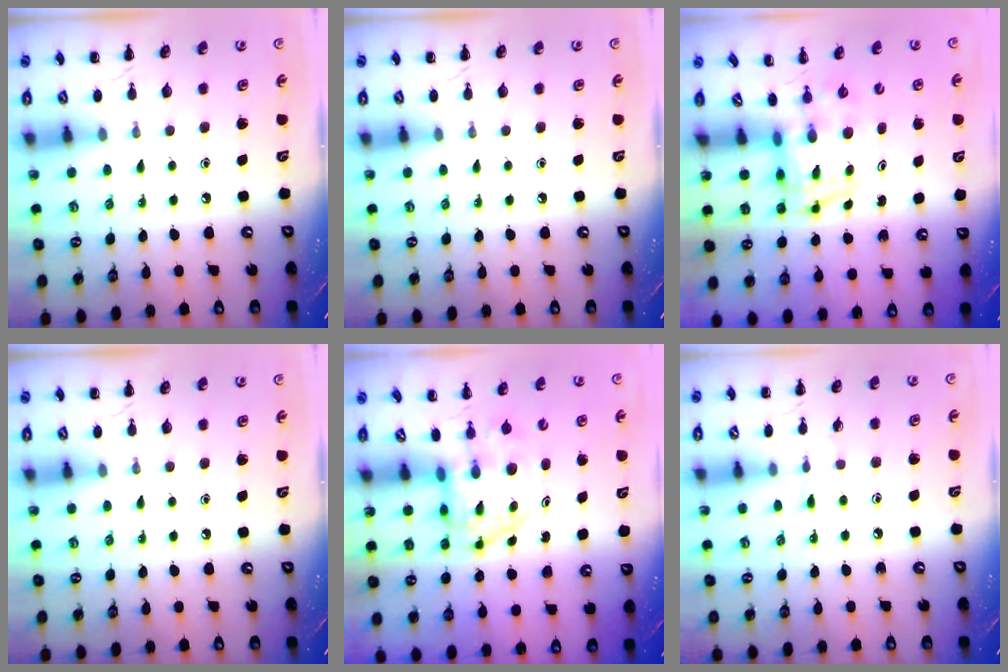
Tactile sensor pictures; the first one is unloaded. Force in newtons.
{"total": 0.0}
{"total": 3.3, "press": 3.2, "slide": 0.5}
{"total": 0.0}
{"total": 3.3, "press": 3.3, "slide": 0.5}
{"total": 4.4, "press": 4.0, "slide": 1.9}